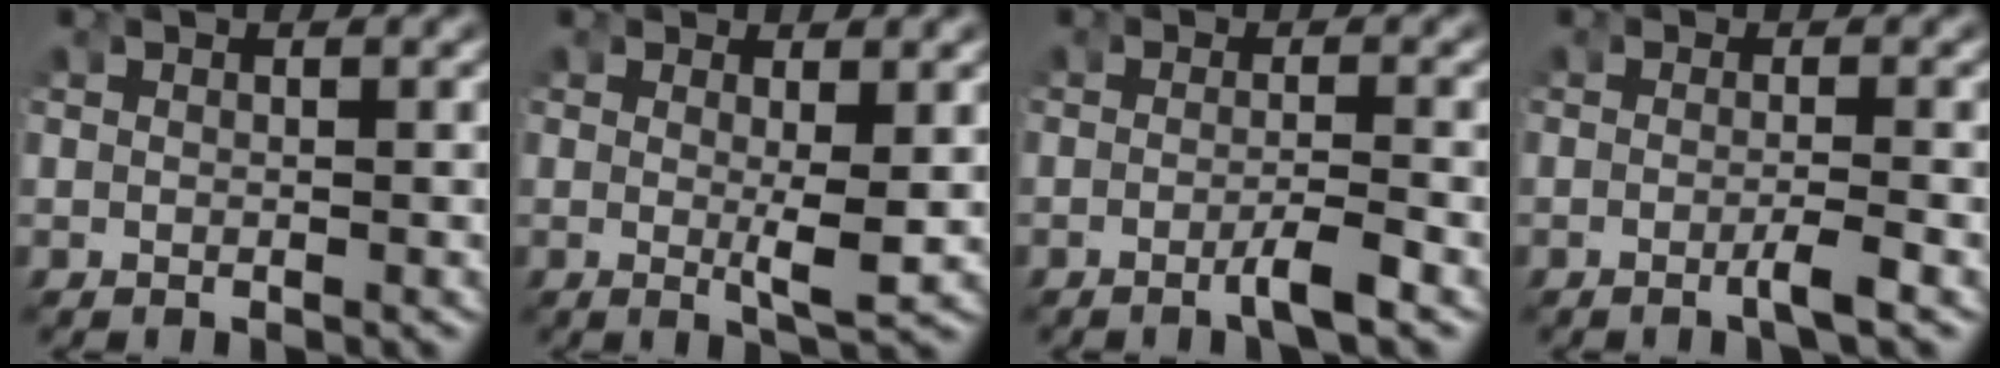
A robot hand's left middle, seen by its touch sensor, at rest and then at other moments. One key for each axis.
{"total": 2.3, "fx": 0.3, "fy": -0.2, "fz": 2.3, "tx": -0.043, "ty": -0.020, "tz": 0.012}
{"total": 2.1, "fx": -1.3, "fy": -0.1, "fz": 1.6, "tx": -0.029, "ty": -0.004, "tz": -0.025}
{"total": 1.7, "fx": -1.0, "fy": -0.2, "fz": 1.3, "tx": -0.025, "ty": -0.003, "tz": -0.018}